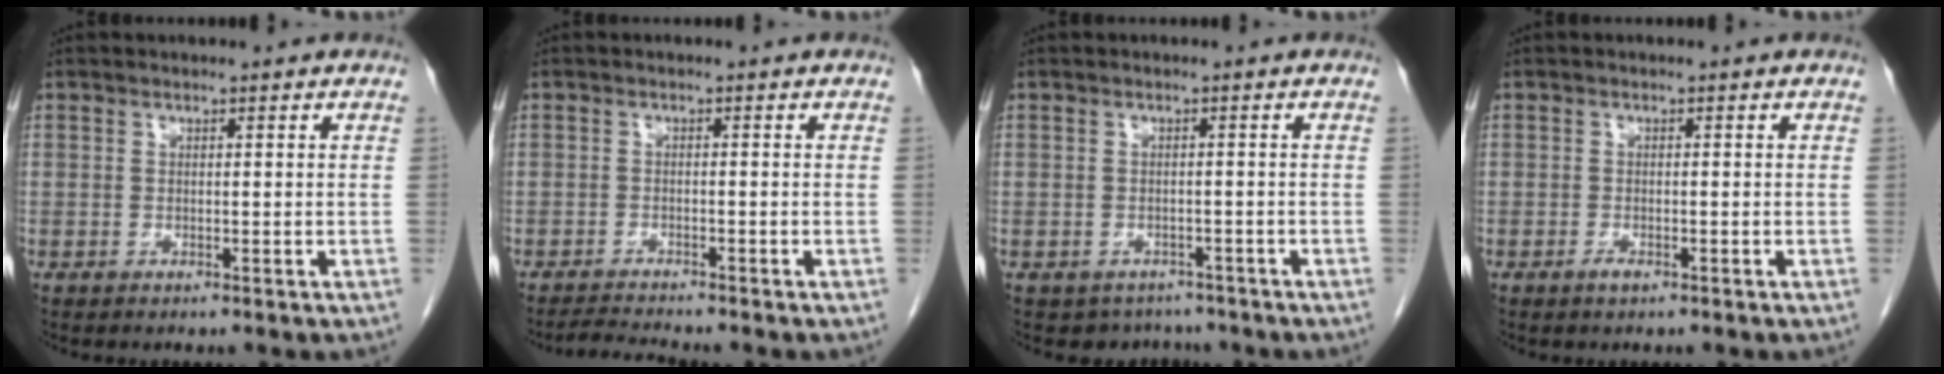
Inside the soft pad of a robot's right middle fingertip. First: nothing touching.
{"total": 2.6, "force": [-2.5, -0.7, 0.4], "torque": [-0.016, -0.017, -0.046]}
{"total": 3.7, "force": [-3.0, 2.2, -0.1], "torque": [0.006, 0.008, -0.040]}
{"total": 1.0, "force": [-0.7, 0.3, 0.7], "torque": [-0.014, 0.000, -0.008]}